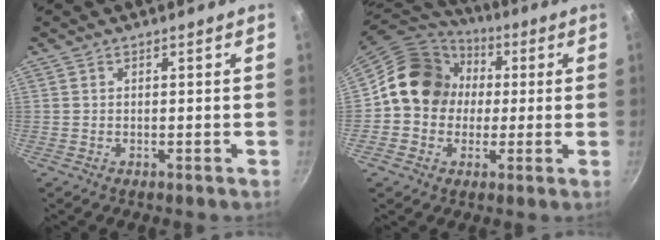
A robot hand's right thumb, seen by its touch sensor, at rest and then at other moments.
{"total": 15.0, "force": [1.5, 13.0, 7.3], "torque": [-0.084, 0.028, 0.007]}